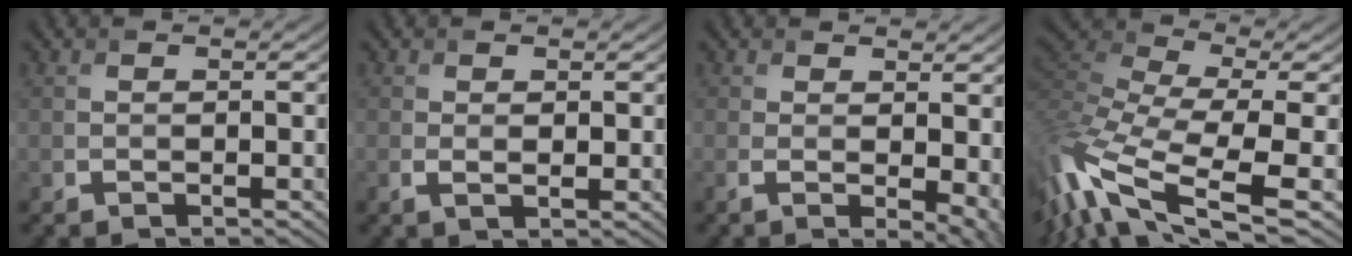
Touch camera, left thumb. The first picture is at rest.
{"total": 1.4, "force": [0.3, 0.7, 1.2], "torque": [-0.026, 0.000, 0.009]}
{"total": 5.2, "force": [0.1, 2.7, 4.5], "torque": [-0.062, -0.008, 0.016]}
{"total": 13.5, "force": [-4.0, 4.8, 12.0], "torque": [-0.299, -0.002, -0.074]}